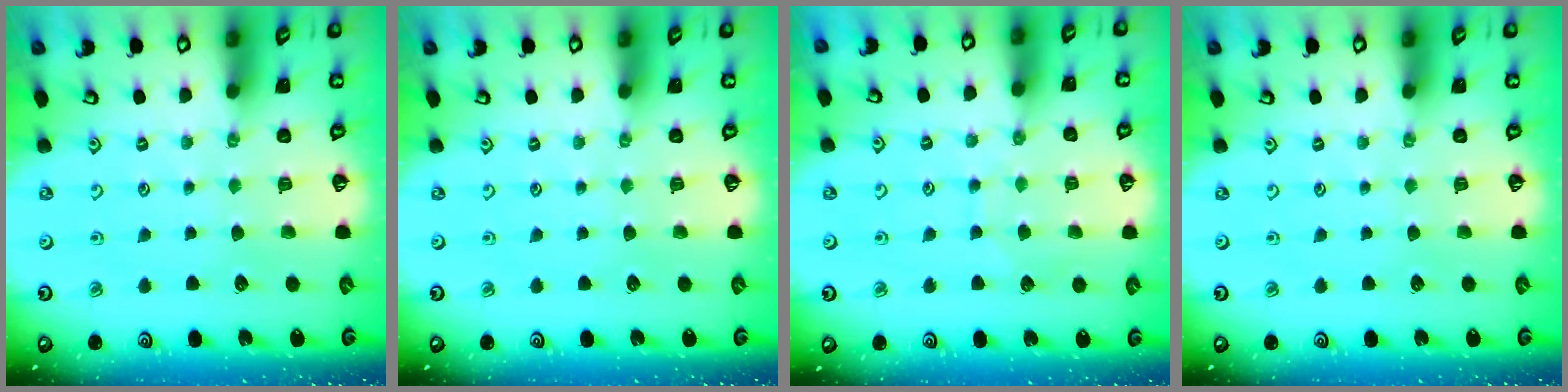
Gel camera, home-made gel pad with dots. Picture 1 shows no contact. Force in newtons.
{"total": 0.0}
{"total": 5.8, "press": 5.8, "slide": 0.5}
{"total": 0.0}